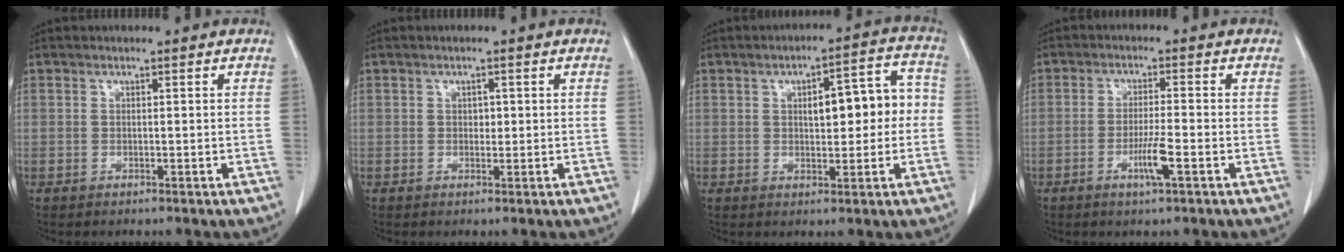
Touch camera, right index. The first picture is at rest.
{"total": 1.1, "force": [0.2, 0.8, 0.7], "torque": [-0.009, 0.001, 0.003]}
{"total": 8.8, "force": [0.5, 3.3, 8.2], "torque": [-0.105, 0.038, 0.013]}
{"total": 4.6, "force": [-1.9, 0.0, 4.2], "torque": [-0.079, -0.007, -0.036]}